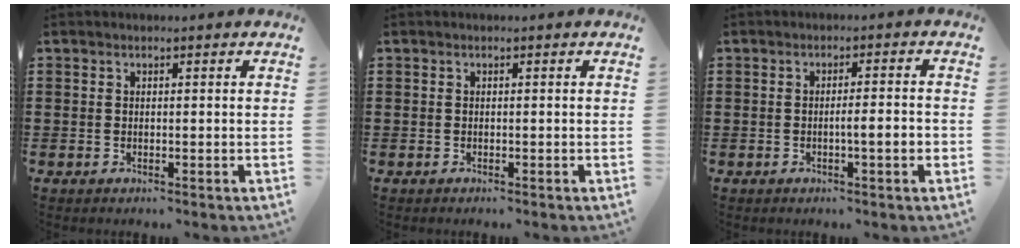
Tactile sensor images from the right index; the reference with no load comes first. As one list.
[{"total": 0.0}, {"total": 3.4, "force": [-0.9, 0.0, 3.3], "torque": [-0.055, -0.005, -0.018]}]